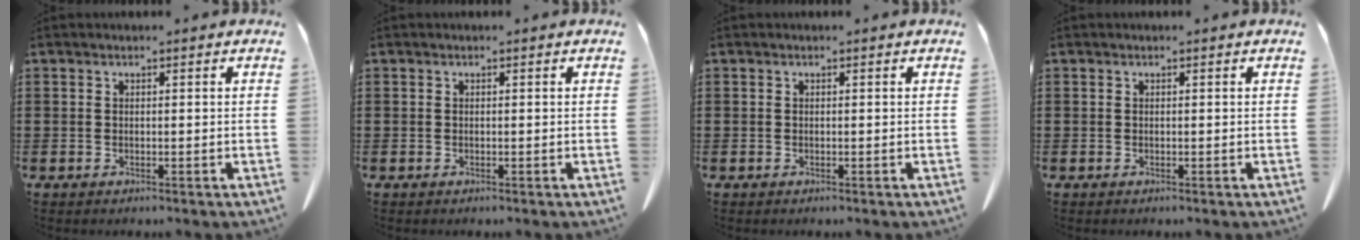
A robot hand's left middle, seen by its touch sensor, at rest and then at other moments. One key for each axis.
{"total": 0.0}
{"total": 0.0}
{"total": 0.0}